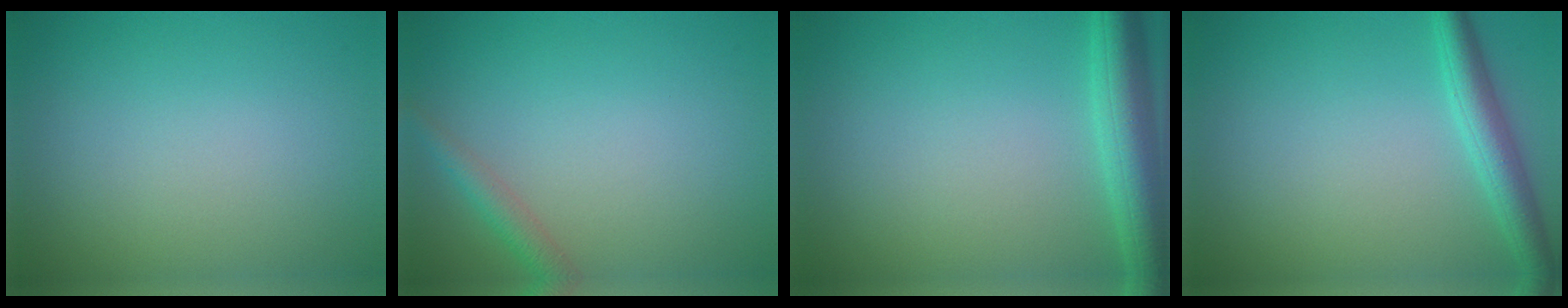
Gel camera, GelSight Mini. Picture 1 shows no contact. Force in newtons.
{"total": 2.0, "press": 2.0, "slide": 0.1}
{"total": 5.0, "press": 5.0, "slide": 0.2}
{"total": 3.3, "press": 3.3, "slide": 0.1}